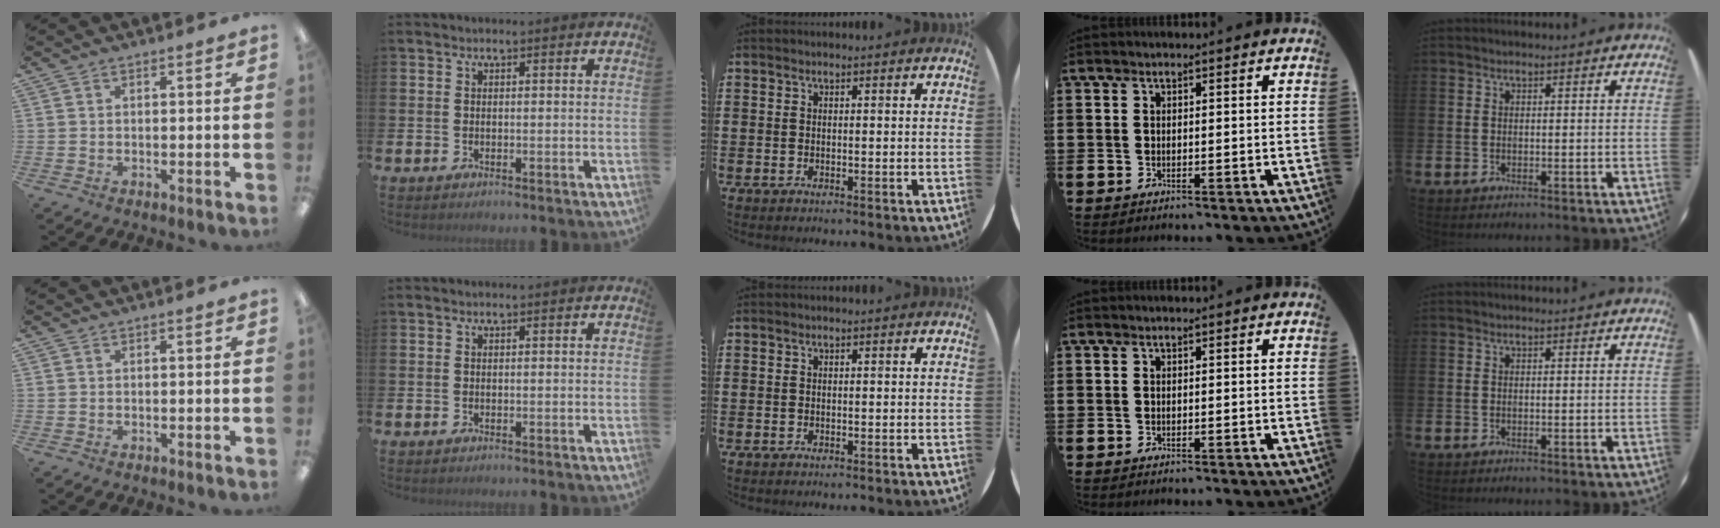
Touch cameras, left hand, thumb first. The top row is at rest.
{}